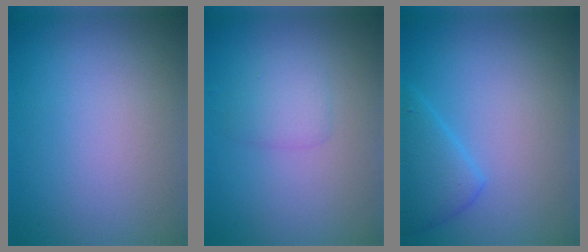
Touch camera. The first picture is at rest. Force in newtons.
{"total": 1.7, "press": 1.7, "slide": 0.0}
{"total": 3.0, "press": 3.0, "slide": 0.2}